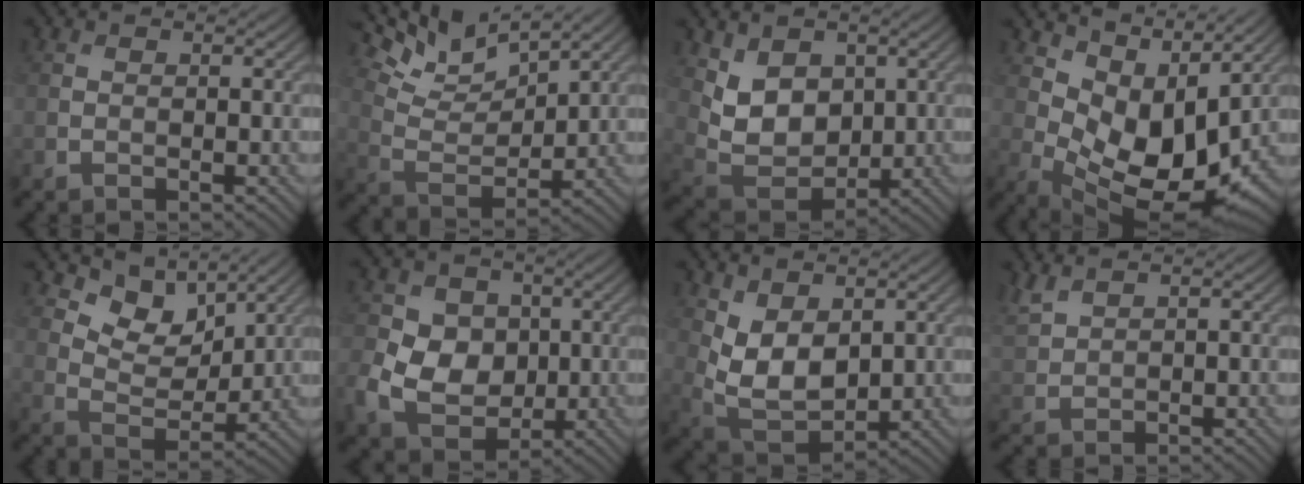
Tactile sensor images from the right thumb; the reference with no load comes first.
{"total": 9.8, "force": [7.3, 3.0, 5.9], "torque": [-0.130, -0.003, 0.127]}
{"total": 7.2, "force": [2.7, 5.2, 4.3], "torque": [-0.104, -0.019, 0.046]}
{"total": 11.2, "force": [3.5, 6.4, 8.6], "torque": [-0.166, -0.022, 0.077]}
{"total": 7.7, "force": [5.3, 4.1, 3.9], "torque": [-0.078, -0.012, 0.090]}
{"total": 9.6, "force": [-0.4, 8.1, 5.3], "torque": [-0.133, -0.007, -0.017]}
{"total": 7.8, "force": [2.2, 4.7, 5.8], "torque": [-0.138, -0.015, 0.042]}
{"total": 3.1, "force": [2.6, 0.8, 1.4], "torque": [-0.047, 0.010, 0.064]}